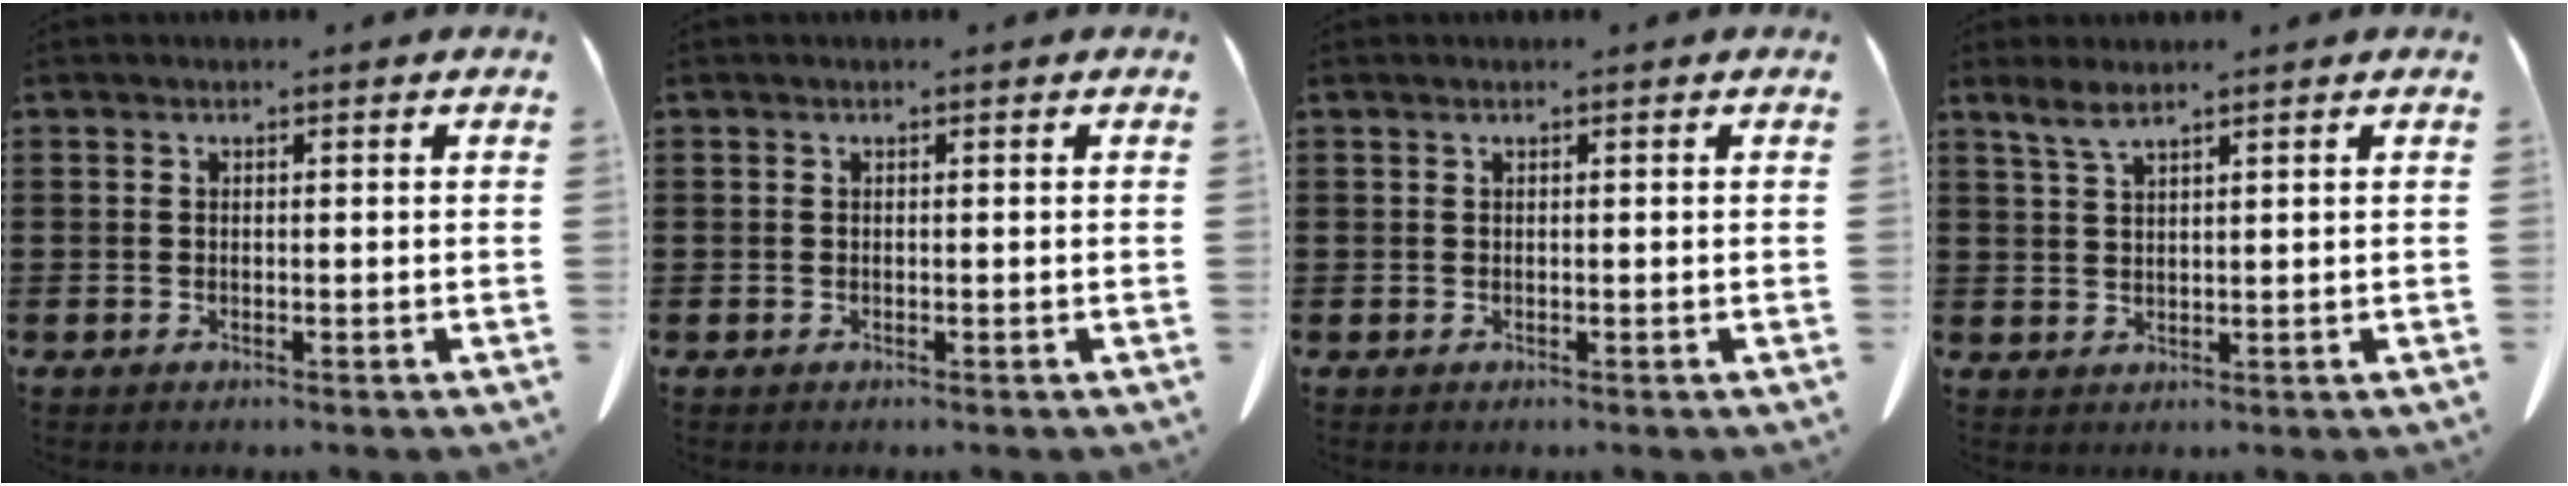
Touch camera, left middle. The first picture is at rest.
{"total": 0.0}
{"total": 0.0}
{"total": 2.9, "force": [2.1, 0.5, 1.9], "torque": [-0.042, 0.002, 0.039]}